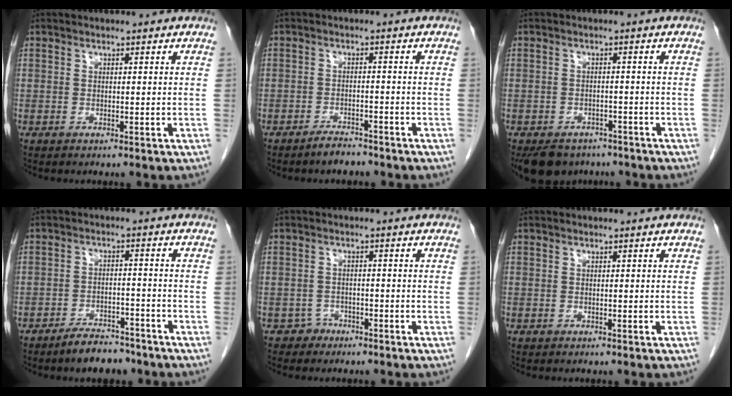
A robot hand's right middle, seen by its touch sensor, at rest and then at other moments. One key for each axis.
{"total": 3.0, "fx": -2.7, "fy": 0.7, "fz": 1.1, "tx": -0.028, "ty": -0.002, "tz": -0.043}
{"total": 7.8, "fx": -6.2, "fy": 4.3, "fz": 2.0, "tx": -0.033, "ty": -0.008, "tz": -0.084}
{"total": 5.9, "fx": -5.0, "fy": 2.1, "fz": 2.4, "tx": -0.046, "ty": -0.001, "tz": -0.079}
{"total": 2.0, "fx": -1.5, "fy": 1.3, "fz": -0.4, "tx": 0.000, "ty": 0.006, "tz": -0.028}
{"total": 0.0}